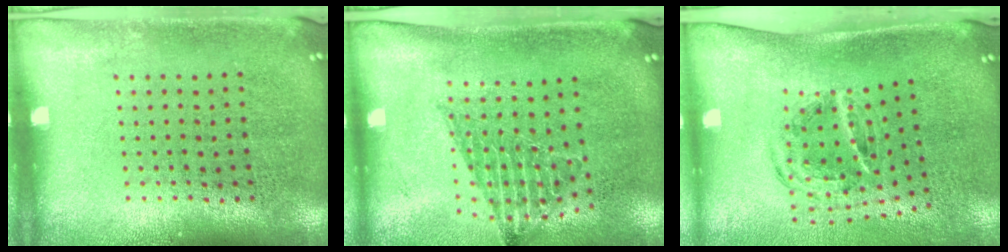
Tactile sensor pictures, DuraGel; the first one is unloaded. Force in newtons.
{"total": 1.3, "press": 1.1, "slide": 0.7}
{"total": 1.2, "press": 1.0, "slide": 0.6}